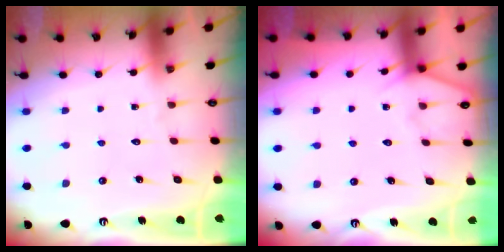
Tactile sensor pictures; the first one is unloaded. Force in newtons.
{"total": 5.2, "press": 5.1, "slide": 0.6}